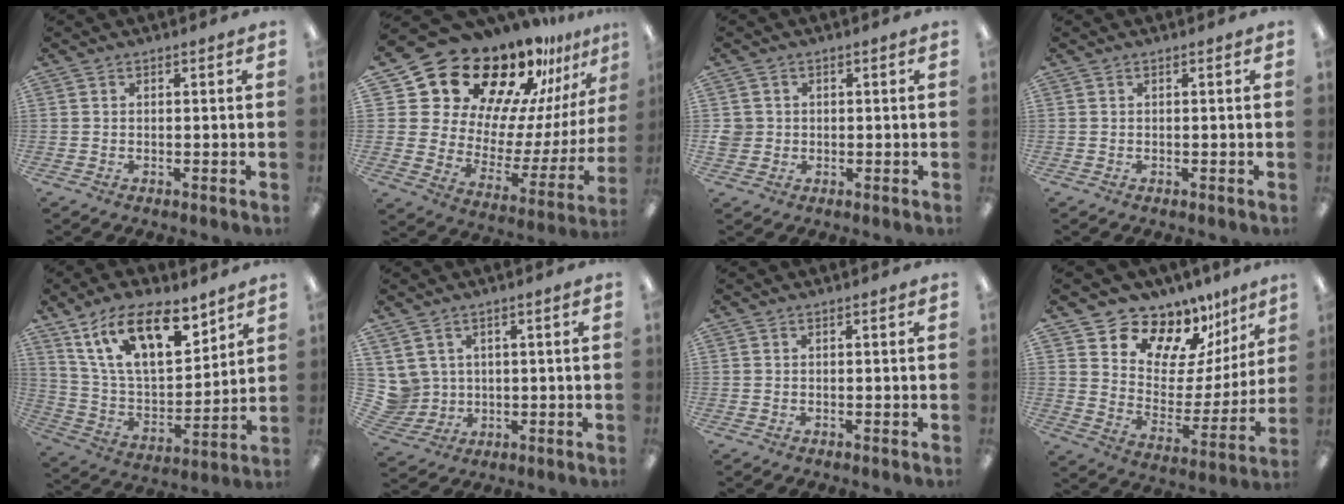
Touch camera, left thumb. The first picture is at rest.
{"total": 22.2, "force": [18.1, 10.7, 6.9], "torque": [-0.115, -0.152, 0.338]}
{"total": 2.9, "force": [0.0, 2.9, 0.1], "torque": [-0.006, 0.004, 0.000]}
{"total": 0.0}
{"total": 18.9, "force": [11.5, 8.1, 12.5], "torque": [-0.240, -0.047, 0.202]}
{"total": 5.7, "force": [2.2, 5.2, 0.1], "torque": [-0.040, -0.008, 0.048]}
{"total": 0.0}
{"total": 13.7, "force": [11.4, 7.0, 2.6], "torque": [-0.040, -0.111, 0.206]}